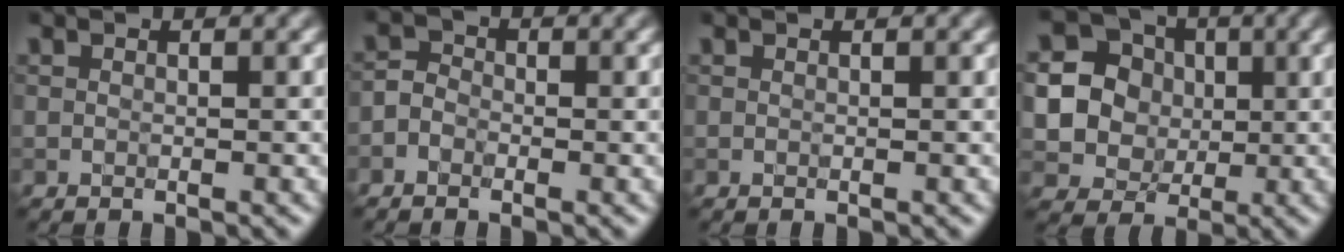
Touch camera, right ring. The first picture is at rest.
{"total": 1.4, "force": [-0.9, 0.9, 0.5], "torque": [-0.001, 0.004, -0.025]}
{"total": 0.0}
{"total": 13.2, "force": [1.8, 12.5, 3.8], "torque": [-0.120, 0.019, 0.028]}